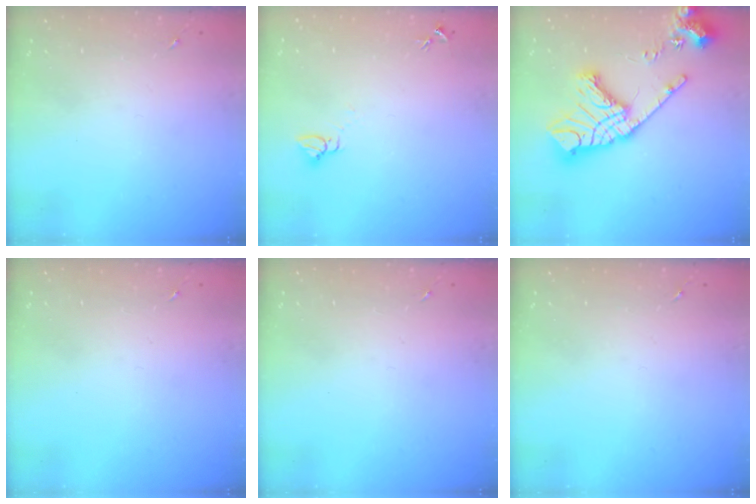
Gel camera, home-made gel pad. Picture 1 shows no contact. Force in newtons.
{"total": 2.7, "press": 2.7, "slide": 0.1}
{"total": 24.0, "press": 23.8, "slide": 3.0}
{"total": 0.0}
{"total": 0.0}
{"total": 0.0}